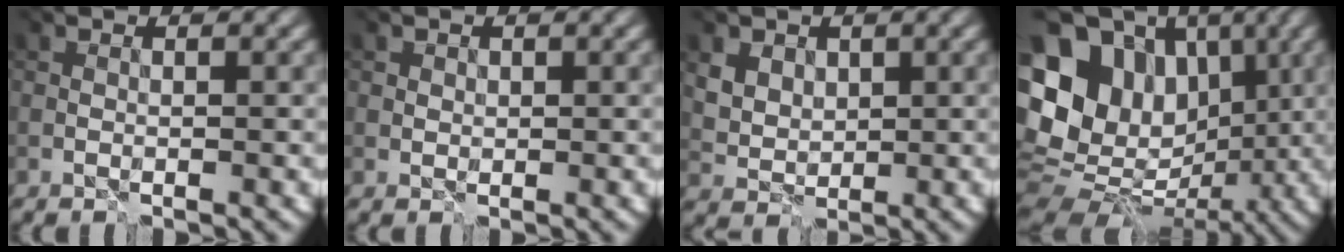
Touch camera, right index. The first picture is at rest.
{"total": 0.7, "force": [0.4, 0.5, -0.3], "torque": [0.007, -0.004, 0.008]}
{"total": 3.9, "force": [2.1, 3.0, 1.4], "torque": [-0.041, 0.002, 0.042]}
{"total": 15.2, "force": [3.7, 12.0, 8.6], "torque": [-0.169, 0.031, 0.074]}